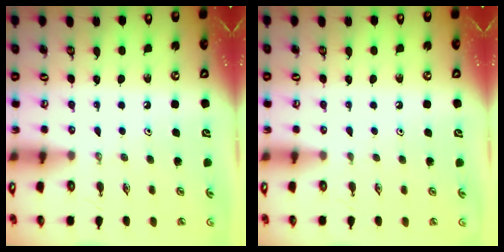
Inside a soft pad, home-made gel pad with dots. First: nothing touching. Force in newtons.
{"total": 0.6, "press": 0.6, "slide": 0.1}